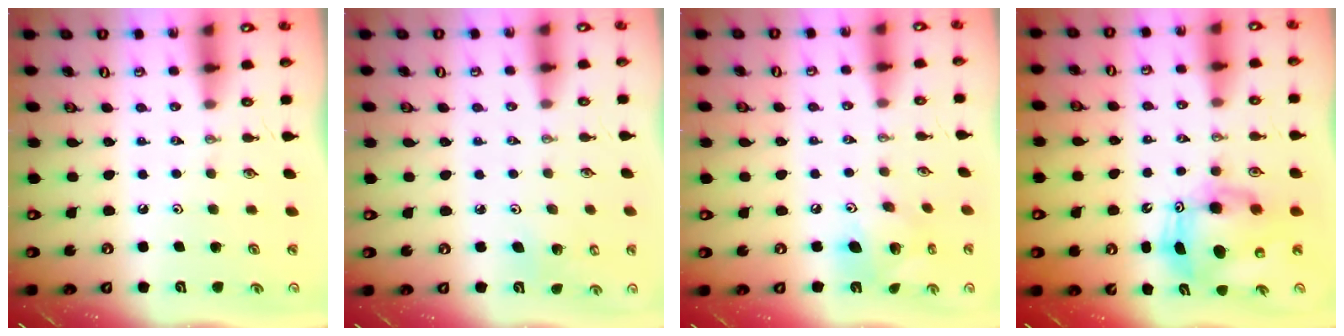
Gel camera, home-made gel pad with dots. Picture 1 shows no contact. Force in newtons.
{"total": 4.7, "press": 4.3, "slide": 1.7}
{"total": 11.5, "press": 11.5, "slide": 1.1}
{"total": 10.1, "press": 9.9, "slide": 2.0}